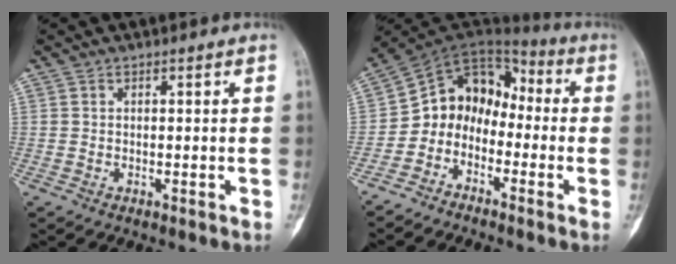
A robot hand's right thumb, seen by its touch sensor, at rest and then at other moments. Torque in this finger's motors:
{"motor_torque": [0.17, 0.18, 0.22, -0.21, 0.05]}